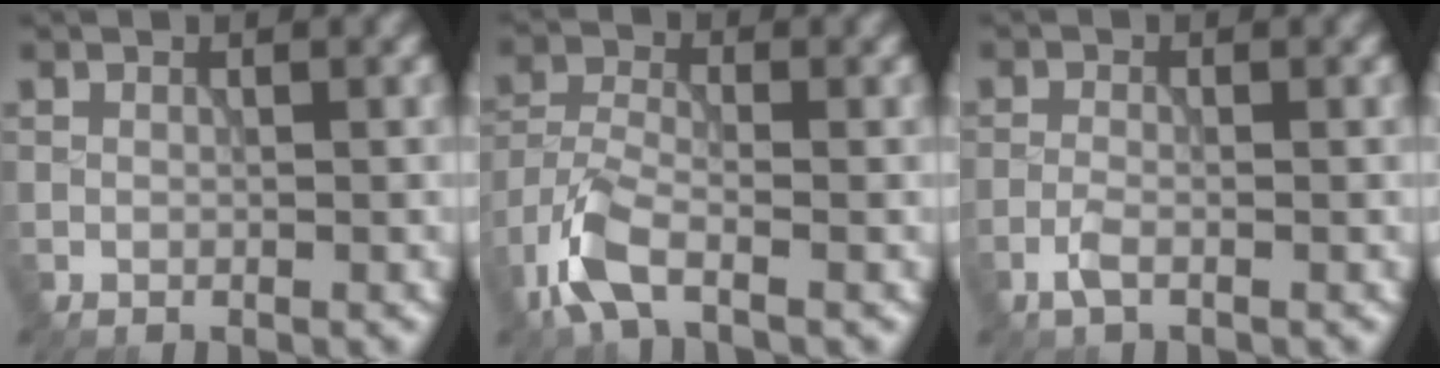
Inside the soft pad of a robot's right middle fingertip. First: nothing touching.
{"total": 4.9, "force": [-3.0, 1.8, 3.5], "torque": [-0.084, -0.007, -0.075]}
{"total": 1.5, "force": [-0.9, 0.4, 1.2], "torque": [-0.028, 0.001, -0.023]}